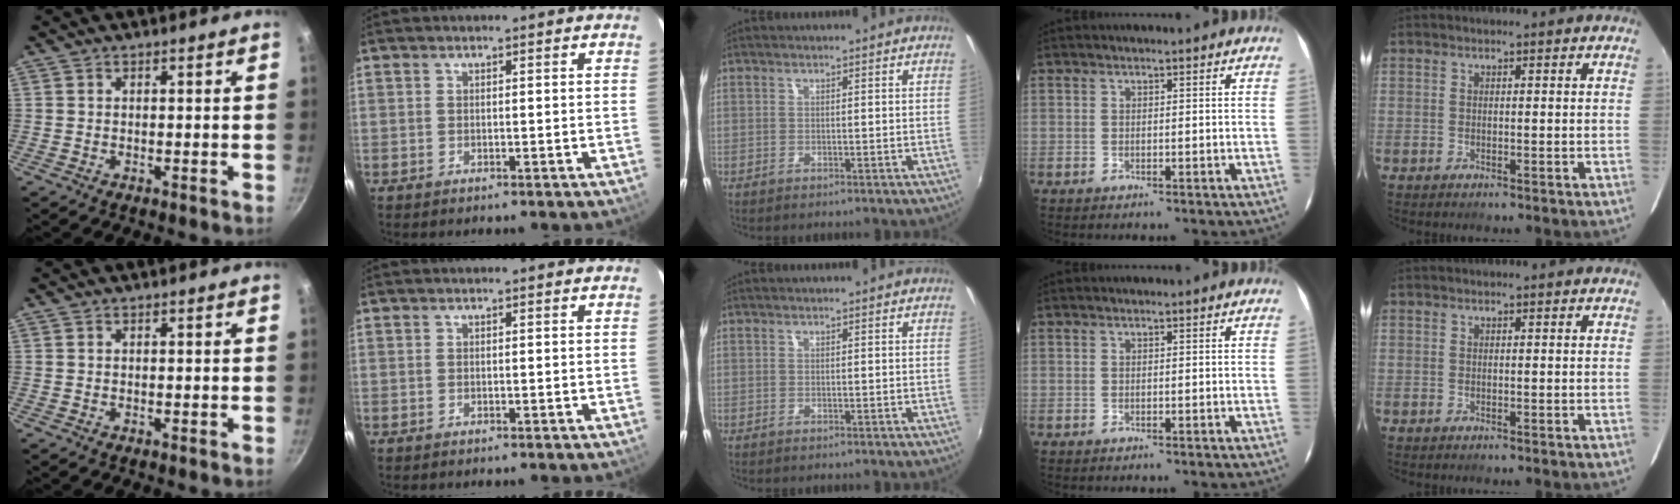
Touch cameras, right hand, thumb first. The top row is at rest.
{}